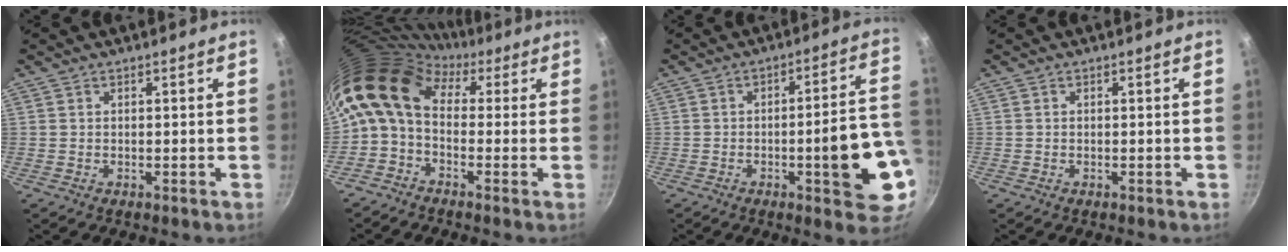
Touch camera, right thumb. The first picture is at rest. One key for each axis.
{"total": 14.1, "fx": 2.4, "fy": 9.7, "fz": 9.9, "tx": -0.189, "ty": 0.029, "tz": 0.014}
{"total": 14.1, "fx": -3.4, "fy": 3.7, "fz": 13.2, "tx": -0.151, "ty": 0.022, "tz": -0.043}
{"total": 0.0}